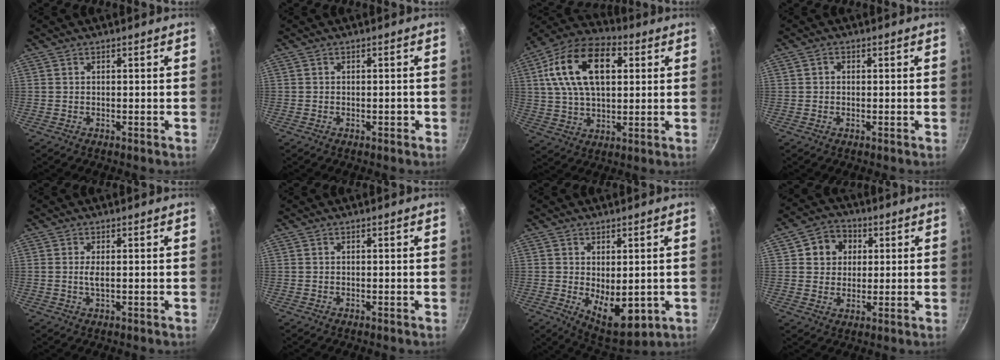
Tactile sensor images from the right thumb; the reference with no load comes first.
{"total": 1.1, "force": [-0.4, 0.6, 0.7], "torque": [0.000, 0.008, -0.007]}
{"total": 19.1, "force": [5.0, 11.3, 14.6], "torque": [-0.241, 0.011, 0.074]}
{"total": 1.1, "force": [0.1, 1.0, 0.5], "torque": [-0.008, 0.003, -0.001]}
{"total": 1.7, "force": [0.1, 0.5, 1.6], "torque": [-0.036, -0.002, 0.002]}
{"total": 0.0}
{"total": 9.4, "force": [-0.7, 5.2, 7.8], "torque": [-0.091, -0.023, 0.007]}
{"total": 8.0, "force": [2.4, 7.0, 3.1], "torque": [-0.011, 0.001, 0.031]}